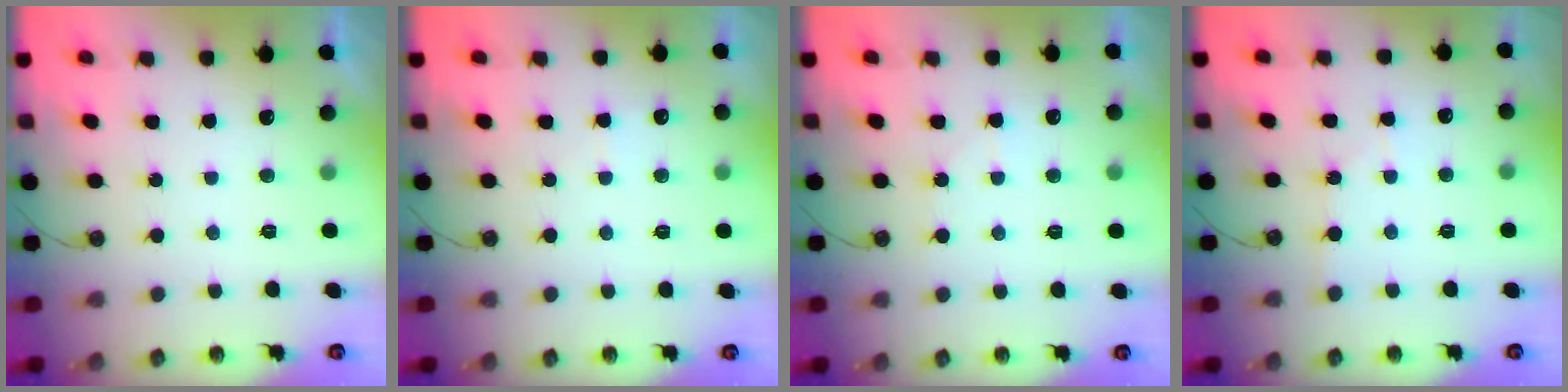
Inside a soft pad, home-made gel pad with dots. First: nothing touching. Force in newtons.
{"total": 3.4, "press": 3.4, "slide": 0.3}
{"total": 5.2, "press": 5.2, "slide": 0.7}
{"total": 2.8, "press": 2.7, "slide": 0.4}